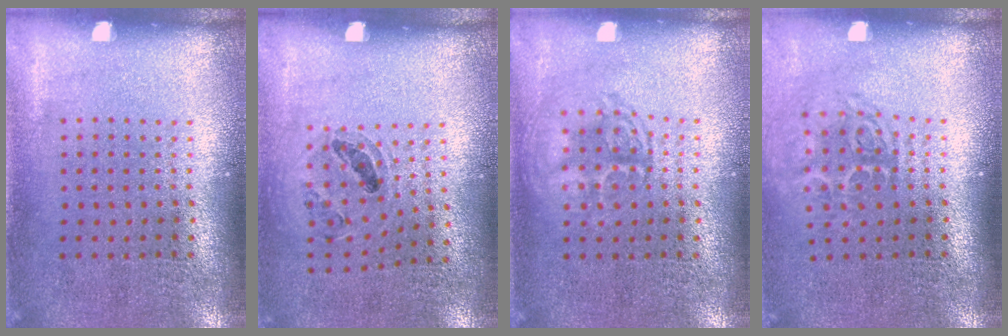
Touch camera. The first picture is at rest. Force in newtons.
{"total": 0.9, "press": 0.9, "slide": 0.3}
{"total": 1.3, "press": 1.3, "slide": 0.1}
{"total": 1.7, "press": 1.2, "slide": 1.2}